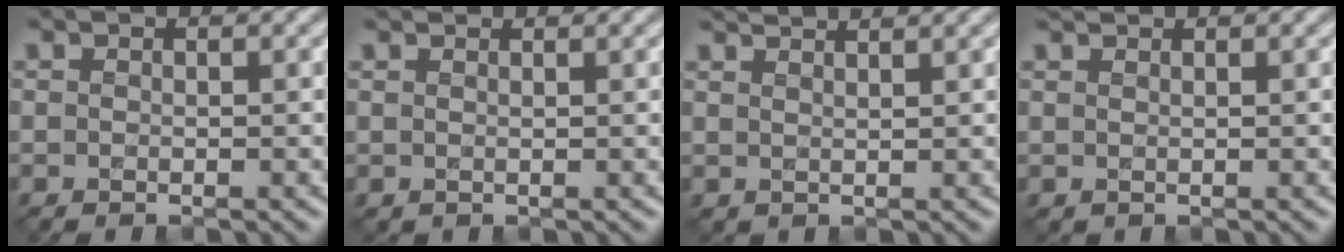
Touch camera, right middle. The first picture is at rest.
{"total": 2.1, "force": [2.0, 0.5, 0.4], "torque": [-0.001, -0.001, 0.010]}
{"total": 3.7, "force": [3.4, 0.8, 1.2], "torque": [0.003, 0.019, 0.021]}
{"total": 1.6, "force": [1.6, 0.1, 0.0], "torque": [-0.003, 0.001, 0.019]}